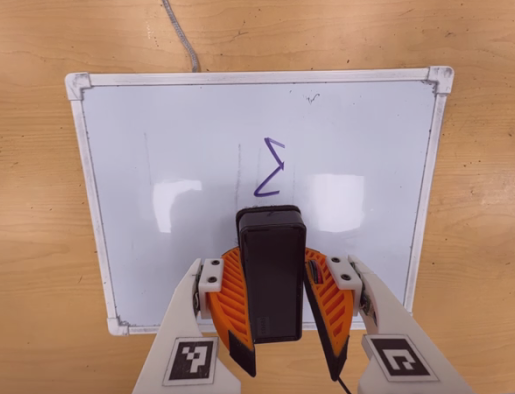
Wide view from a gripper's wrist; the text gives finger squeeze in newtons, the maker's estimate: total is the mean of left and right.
{"total": 9.8, "left": 10.4, "right": 9.2}